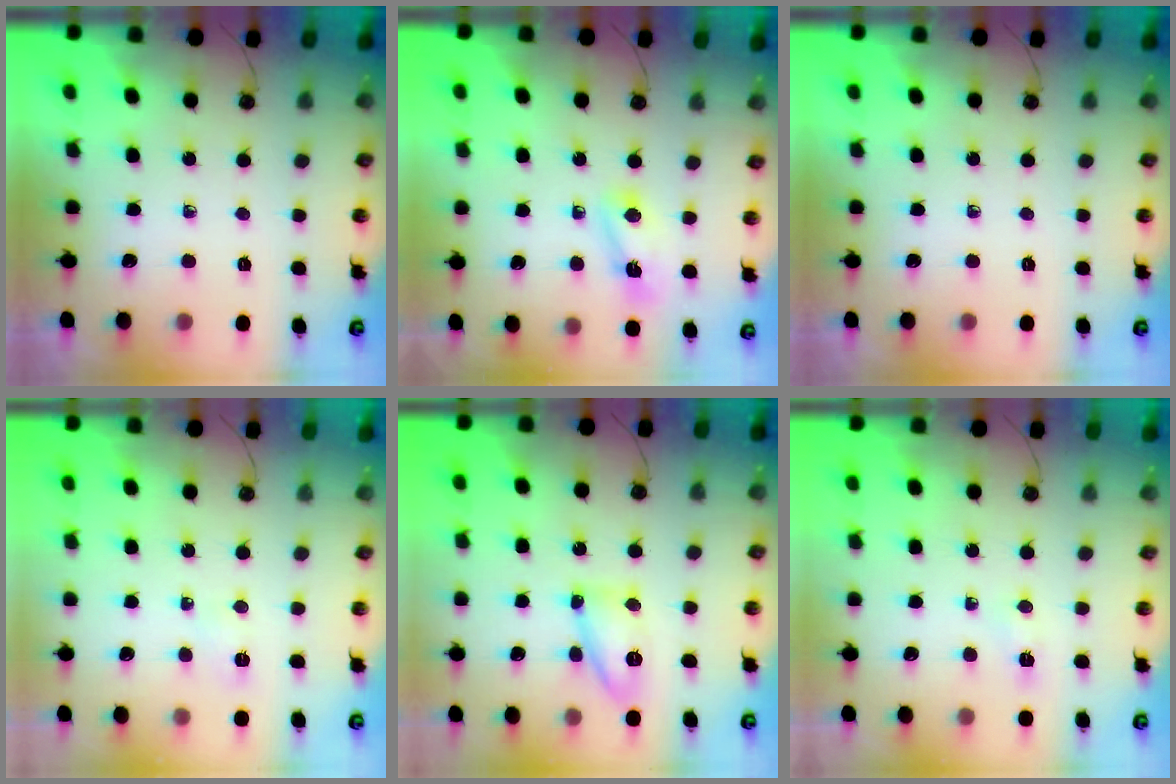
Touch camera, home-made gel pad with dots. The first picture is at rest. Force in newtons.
{"total": 4.4, "press": 4.4, "slide": 0.3}
{"total": 0.0}
{"total": 2.8, "press": 2.7, "slide": 0.8}
{"total": 10.6, "press": 10.4, "slide": 2.2}
{"total": 3.5, "press": 3.4, "slide": 0.4}